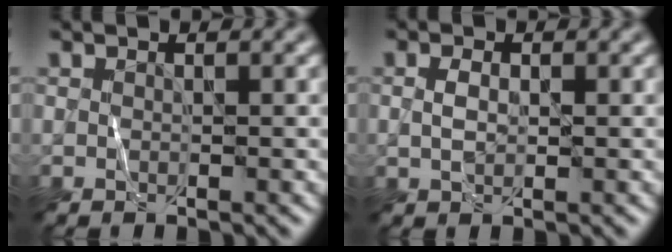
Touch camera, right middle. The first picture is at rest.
{"total": 1.3, "force": [0.1, 0.8, 1.1], "torque": [-0.022, 0.000, 0.002]}